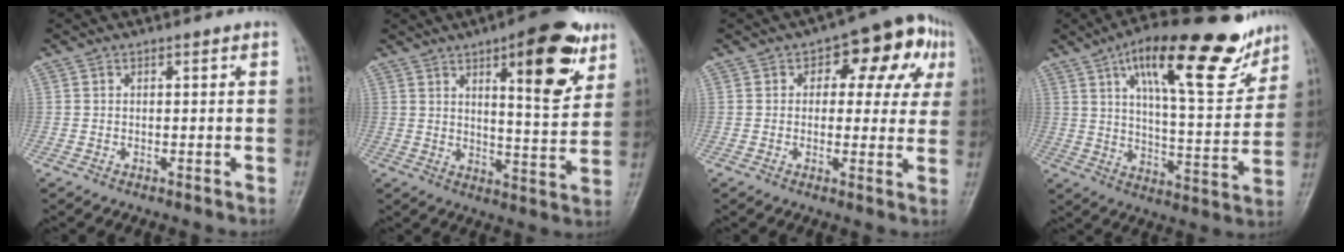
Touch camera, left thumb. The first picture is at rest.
{"total": 15.6, "force": [7.8, 5.0, 12.5], "torque": [-0.142, -0.036, 0.106]}
{"total": 12.3, "force": [3.9, 7.4, 9.1], "torque": [-0.056, 0.022, 0.042]}
{"total": 22.0, "force": [13.2, 6.9, 16.2], "torque": [-0.209, -0.047, 0.206]}